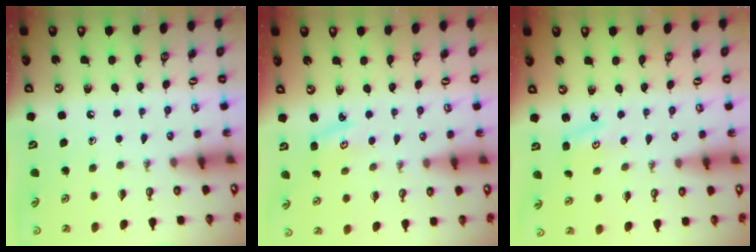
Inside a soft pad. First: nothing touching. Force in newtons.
{"total": 3.0, "press": 2.9, "slide": 0.4}
{"total": 2.3, "press": 2.2, "slide": 0.4}